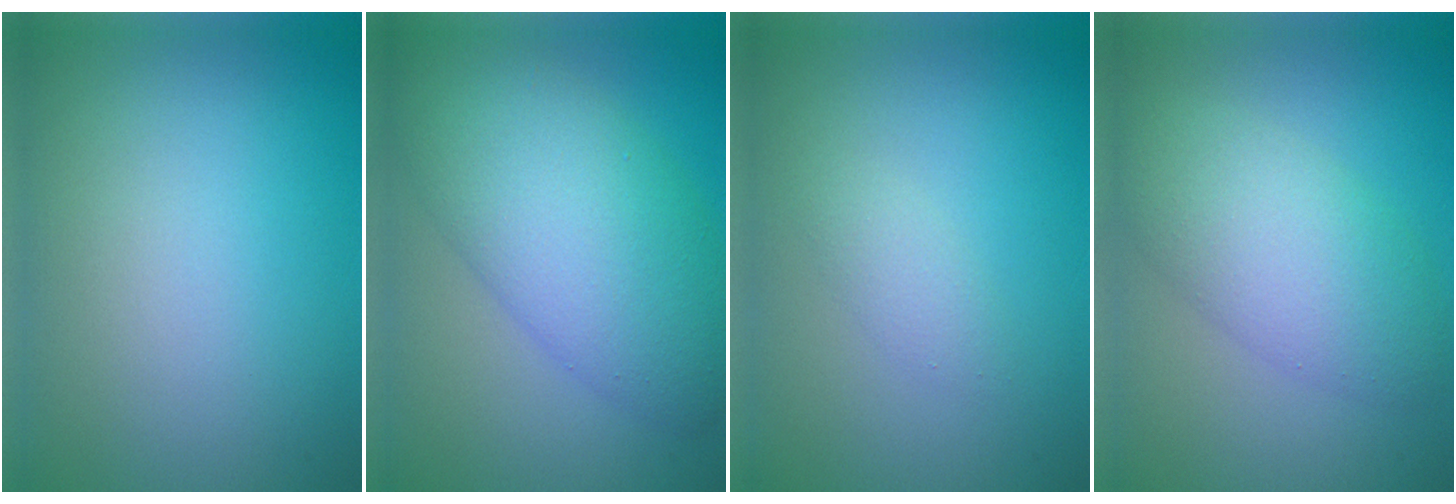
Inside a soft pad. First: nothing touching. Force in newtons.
{"total": 9.1, "press": 9.1, "slide": 0.2}
{"total": 1.3, "press": 1.3, "slide": 0.1}
{"total": 5.6, "press": 5.6, "slide": 0.2}